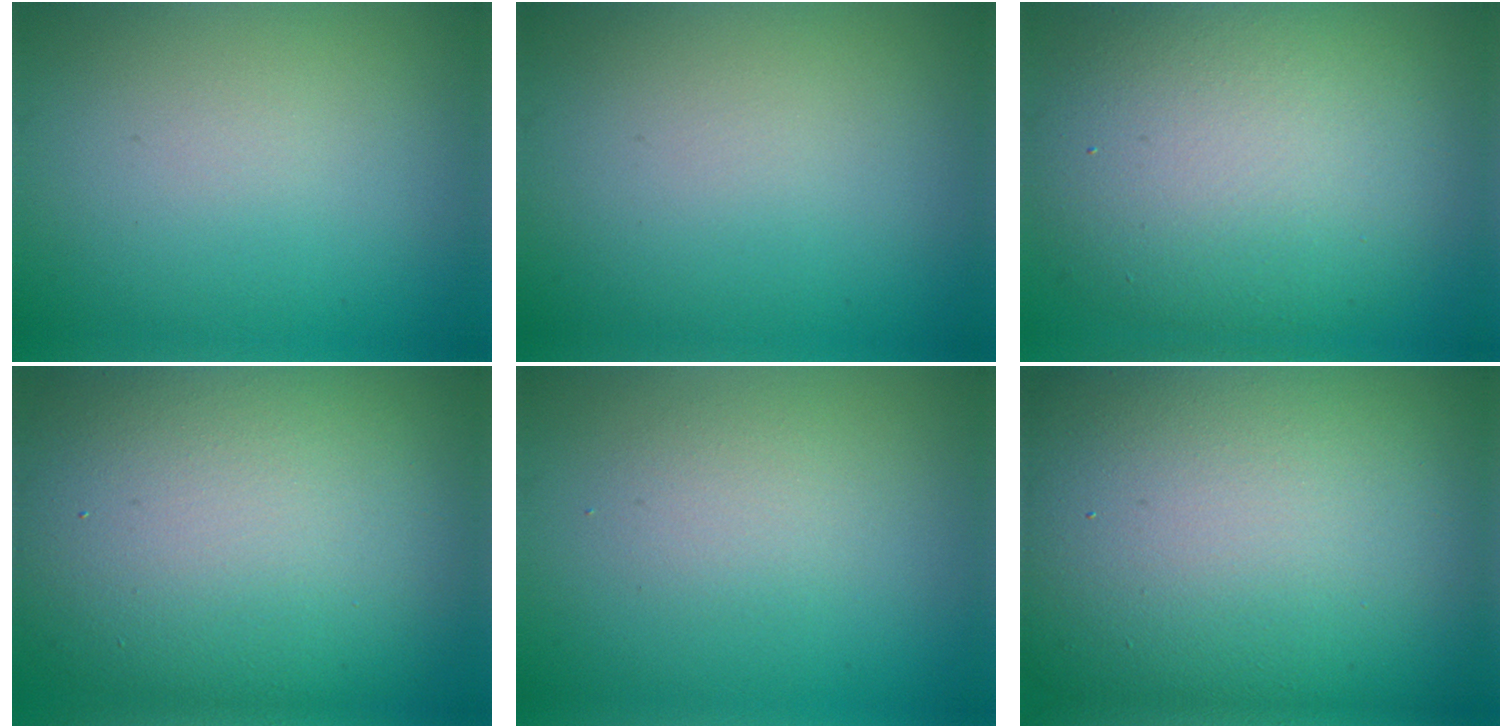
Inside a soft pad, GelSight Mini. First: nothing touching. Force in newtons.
{"total": 0.0}
{"total": 10.9, "press": 10.8, "slide": 1.1}
{"total": 17.4, "press": 17.4, "slide": 0.9}
{"total": 1.7, "press": 1.7, "slide": 0.0}
{"total": 23.6, "press": 23.5, "slide": 1.6}